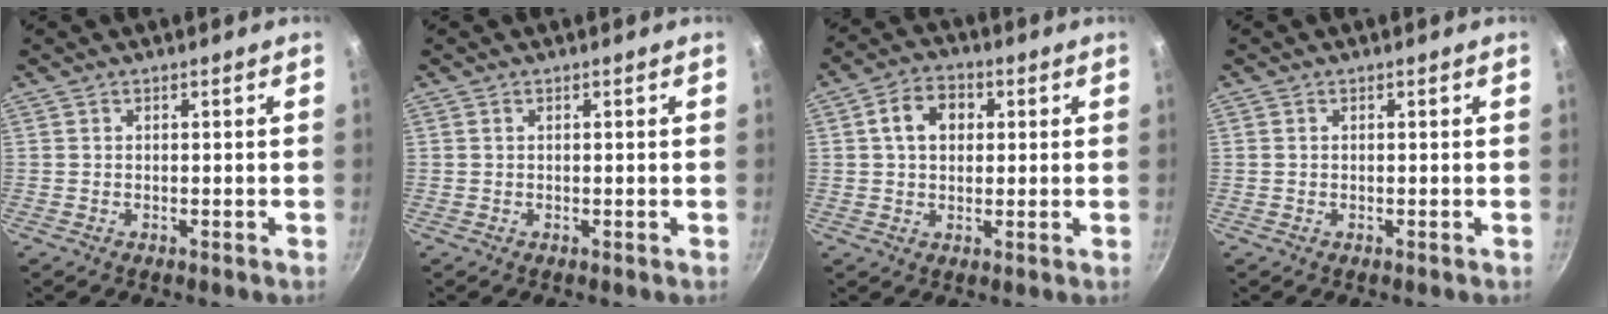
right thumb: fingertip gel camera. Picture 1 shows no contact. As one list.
[{"total": 0.0}, {"total": 7.4, "force": [1.7, 5.5, 4.7], "torque": [-0.058, 0.010, 0.018]}, {"total": 0.0}]